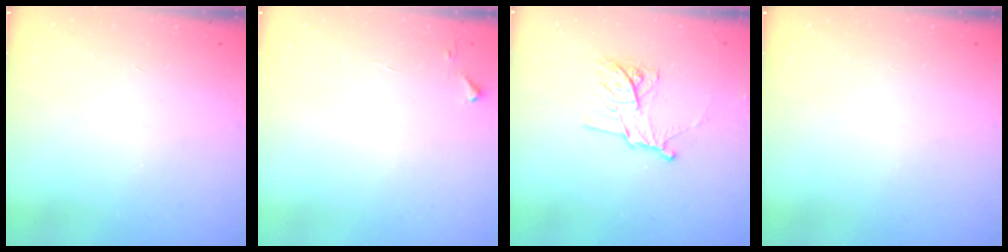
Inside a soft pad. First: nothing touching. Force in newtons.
{"total": 2.8, "press": 2.8, "slide": 0.4}
{"total": 11.3, "press": 11.3, "slide": 0.7}
{"total": 0.0}